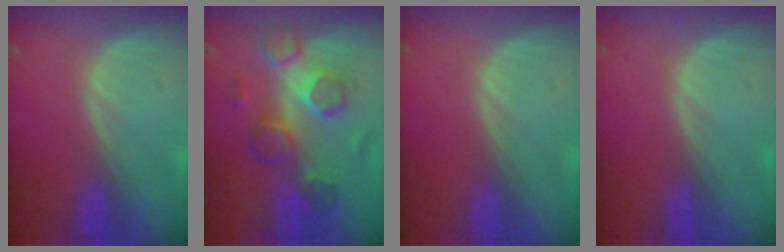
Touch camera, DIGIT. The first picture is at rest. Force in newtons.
{"total": 8.4, "press": 8.2, "slide": 1.9}
{"total": 0.0}
{"total": 0.0}